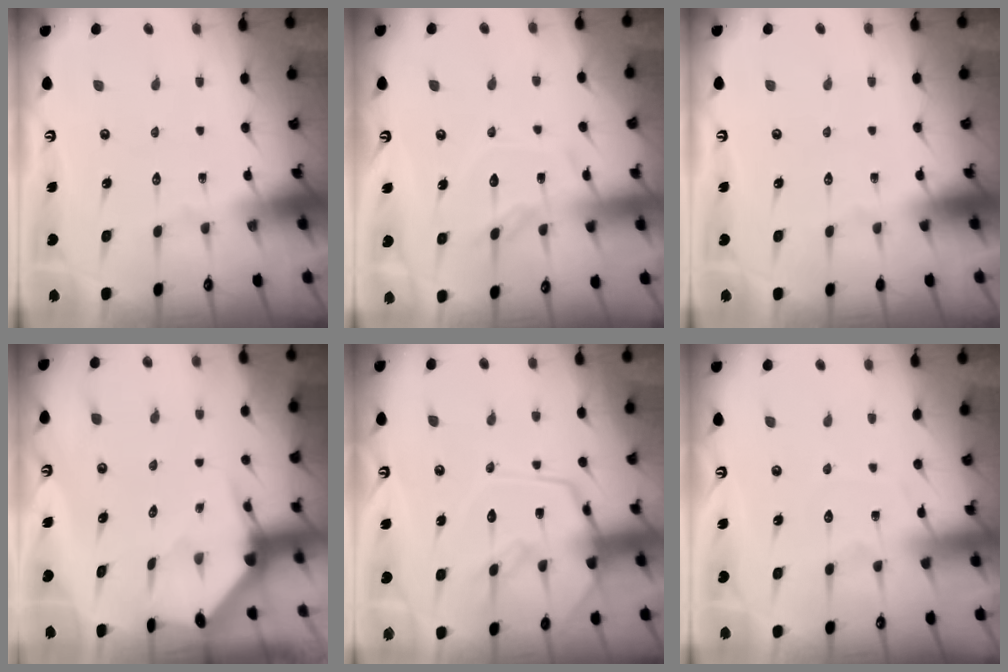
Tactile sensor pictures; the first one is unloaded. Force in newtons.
{"total": 10.5, "press": 10.5, "slide": 0.9}
{"total": 0.0}
{"total": 3.4, "press": 3.3, "slide": 0.3}
{"total": 13.5, "press": 13.4, "slide": 1.2}
{"total": 4.0, "press": 4.0, "slide": 0.5}